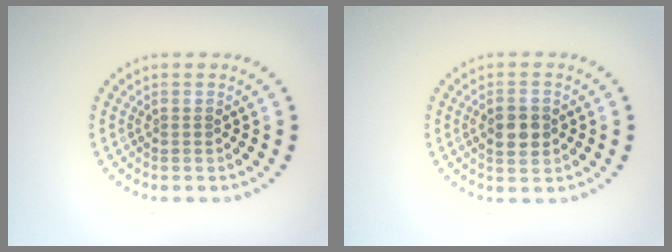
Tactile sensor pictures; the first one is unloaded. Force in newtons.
{"total": 3.0, "press": 3.0, "slide": 0.1}